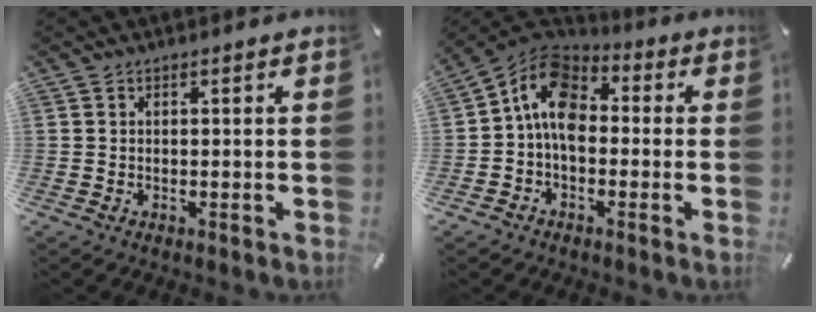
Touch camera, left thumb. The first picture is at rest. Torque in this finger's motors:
{"motor_torque": [-0.35, 1.49, 1.18, -0.81, 0.13]}